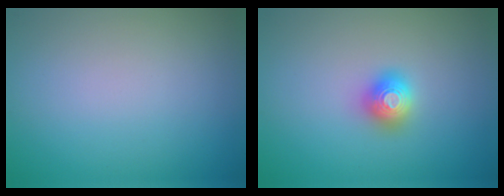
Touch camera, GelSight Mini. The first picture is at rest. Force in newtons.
{"total": 1.6, "press": 1.6, "slide": 0.2}